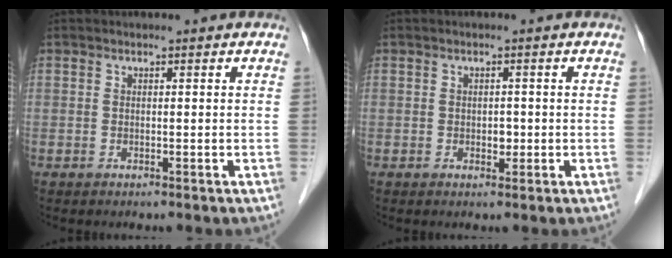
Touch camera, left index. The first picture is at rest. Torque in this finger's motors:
{"motor_torque": [0.07, -0.03, -0.01, 0.00]}